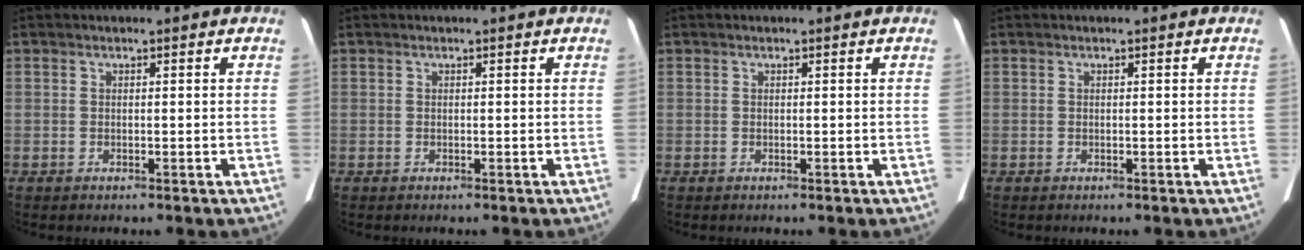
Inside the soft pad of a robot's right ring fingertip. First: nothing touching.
{"total": 0.0}
{"total": 0.0}
{"total": 0.0}